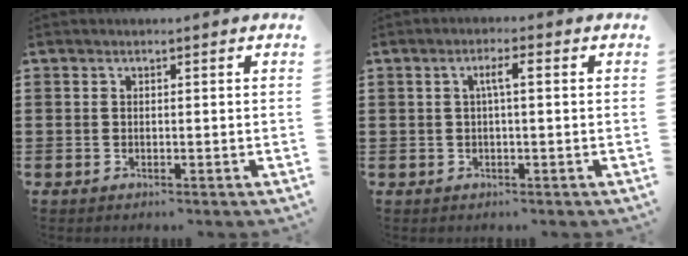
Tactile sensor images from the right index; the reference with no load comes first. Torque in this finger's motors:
{"motor_torque": [0.73, -0.01, 0.14, 0.07]}